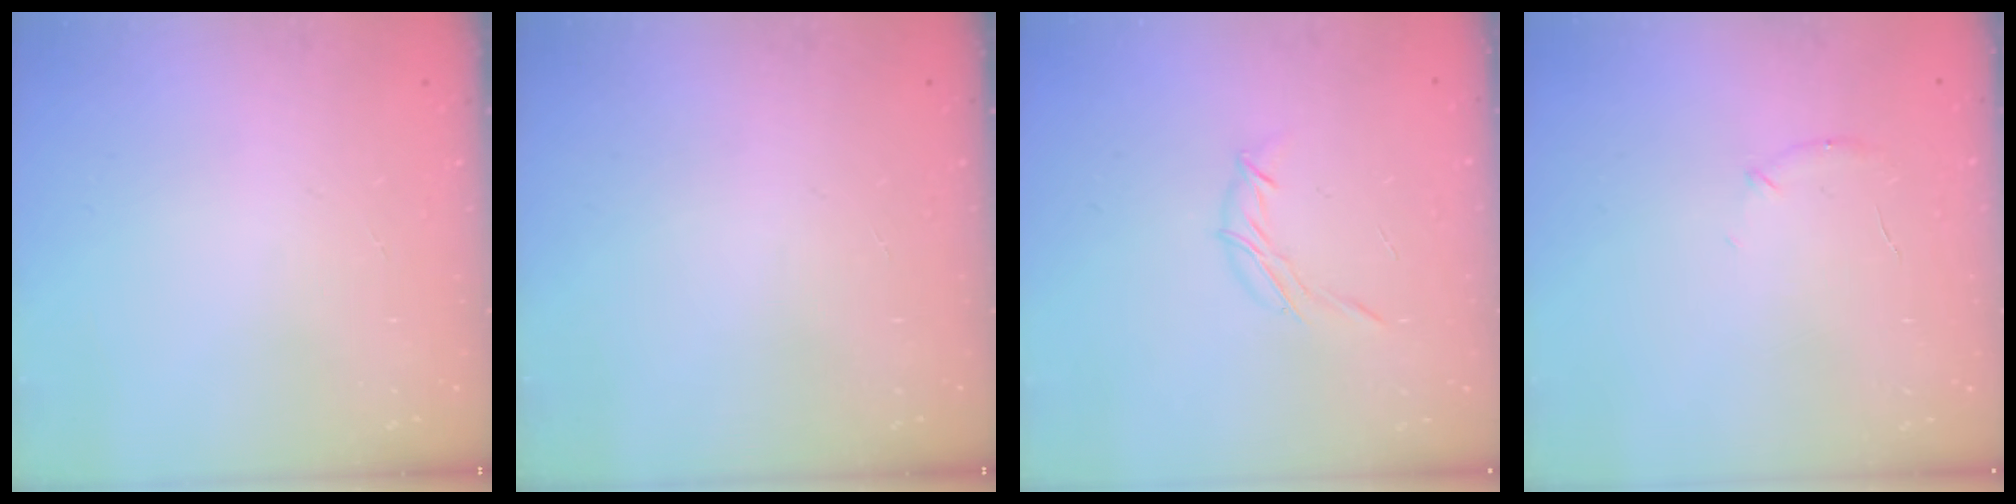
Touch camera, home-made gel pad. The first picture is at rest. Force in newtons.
{"total": 0.0}
{"total": 6.9, "press": 6.7, "slide": 1.7}
{"total": 6.6, "press": 6.4, "slide": 1.6}